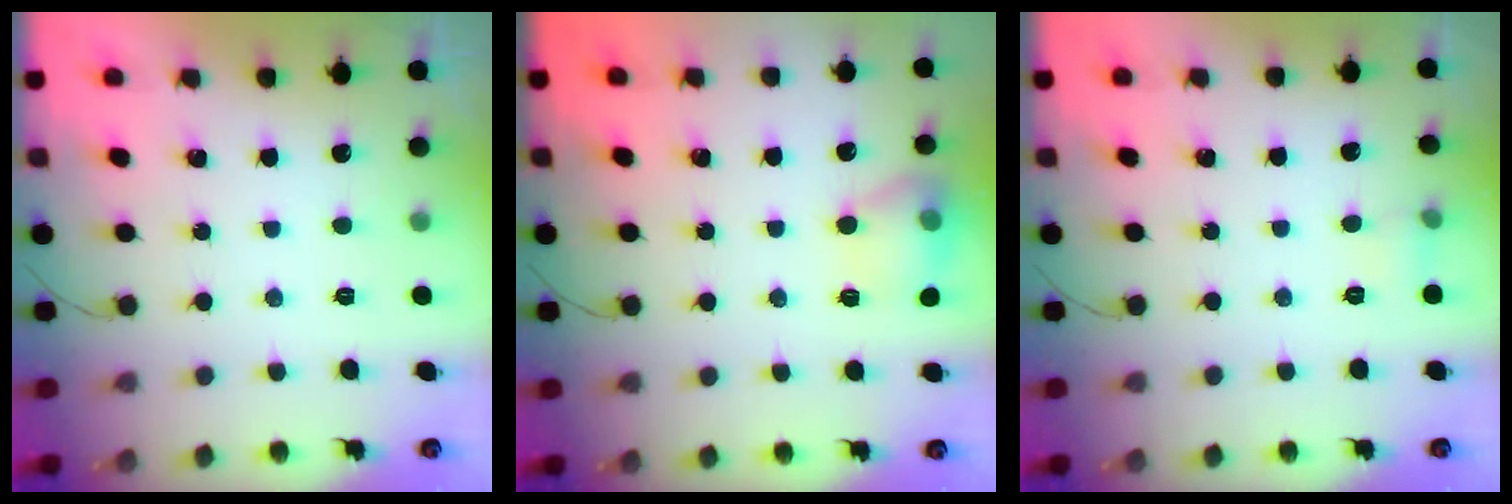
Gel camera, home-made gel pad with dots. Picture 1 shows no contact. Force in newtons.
{"total": 11.9, "press": 11.9, "slide": 0.8}
{"total": 4.7, "press": 4.5, "slide": 1.5}